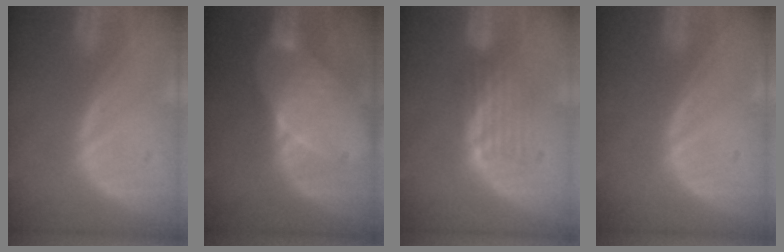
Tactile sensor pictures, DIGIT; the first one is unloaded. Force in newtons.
{"total": 7.0, "press": 6.6, "slide": 2.4}
{"total": 4.8, "press": 4.2, "slide": 2.5}
{"total": 0.0}